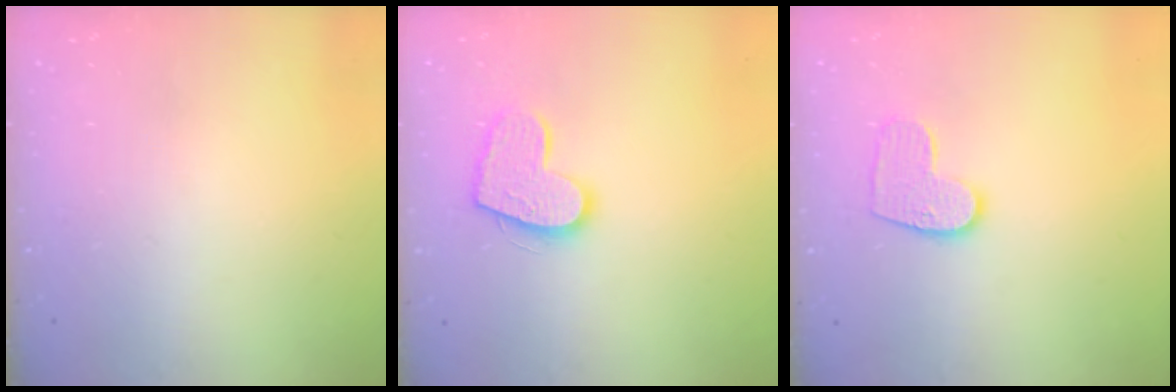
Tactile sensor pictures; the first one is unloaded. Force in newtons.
{"total": 13.3, "press": 13.3, "slide": 0.9}
{"total": 9.3, "press": 9.3, "slide": 0.4}